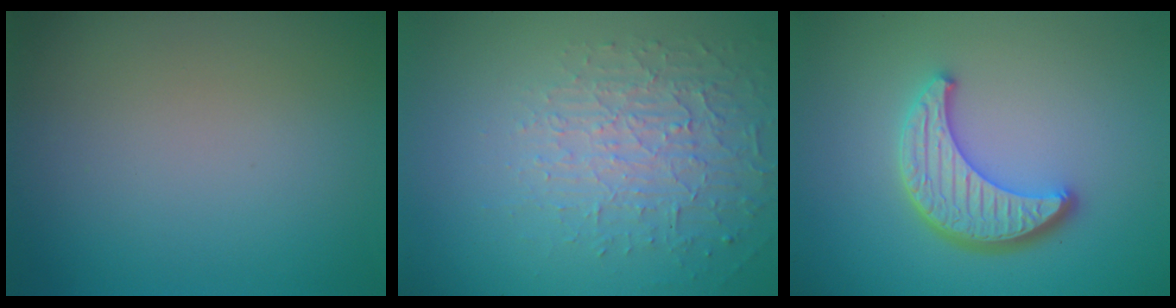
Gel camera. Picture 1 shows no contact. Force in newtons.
{"total": 3.9, "press": 3.0, "slide": 2.6}
{"total": 4.5, "press": 3.8, "slide": 2.5}